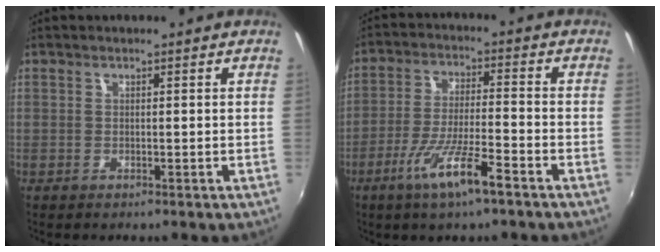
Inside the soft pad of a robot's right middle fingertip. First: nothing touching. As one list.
[{"total": 9.9, "force": [-5.7, 0.8, 8.0], "torque": [-0.159, -0.012, -0.104]}]